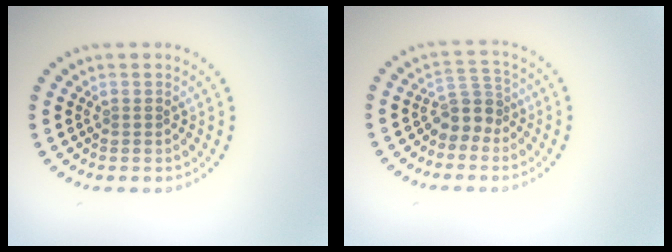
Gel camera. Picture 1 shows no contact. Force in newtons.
{"total": 2.7, "press": 2.1, "slide": 1.7}